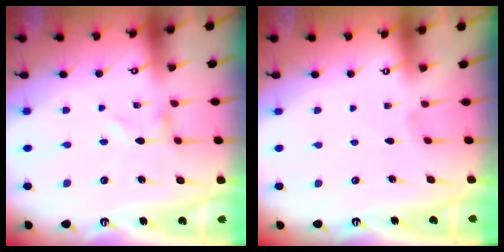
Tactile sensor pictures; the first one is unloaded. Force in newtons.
{"total": 0.0}